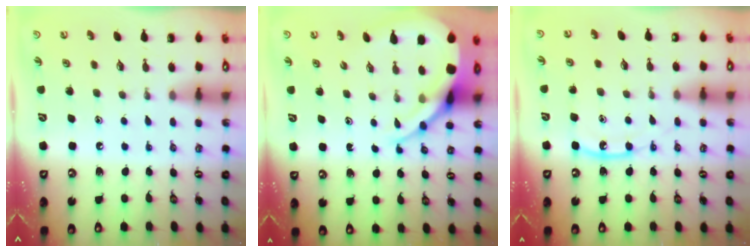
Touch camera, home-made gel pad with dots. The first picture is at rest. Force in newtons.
{"total": 10.4, "press": 10.4, "slide": 0.7}
{"total": 9.9, "press": 9.8, "slide": 0.8}